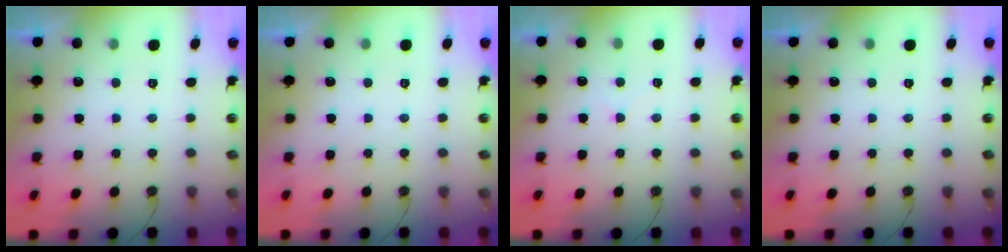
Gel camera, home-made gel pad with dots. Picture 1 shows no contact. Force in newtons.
{"total": 0.0}
{"total": 3.9, "press": 3.9, "slide": 0.5}
{"total": 0.0}